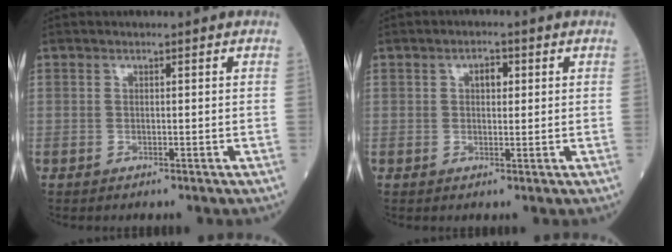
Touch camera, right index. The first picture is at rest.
{"total": 2.3, "force": [0.7, 1.3, 1.8], "torque": [-0.028, 0.007, 0.010]}